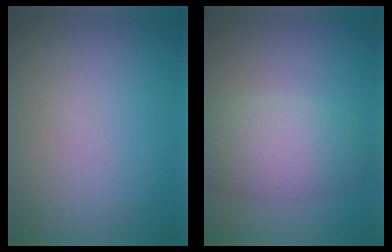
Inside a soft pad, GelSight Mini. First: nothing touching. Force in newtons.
{"total": 5.6, "press": 5.6, "slide": 0.2}